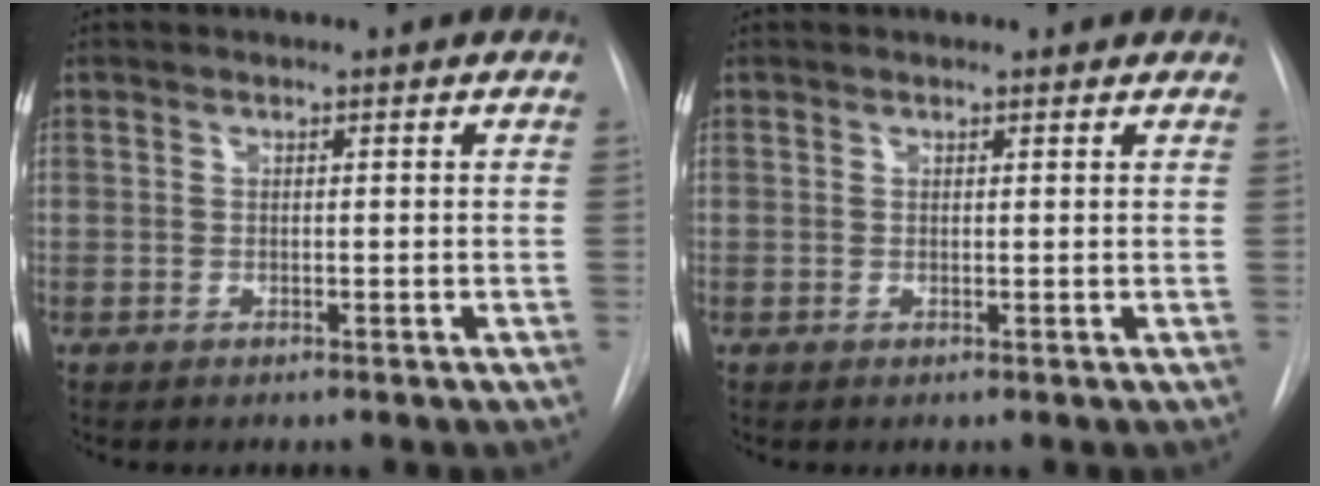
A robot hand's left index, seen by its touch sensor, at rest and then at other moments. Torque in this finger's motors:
{"motor_torque": [0.86, -1.28, -0.15, -0.01]}